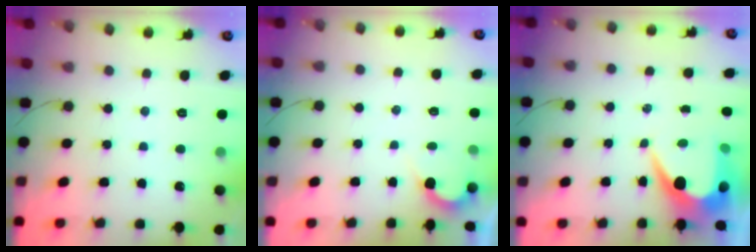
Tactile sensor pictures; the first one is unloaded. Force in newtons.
{"total": 2.1, "press": 2.1, "slide": 0.1}
{"total": 6.7, "press": 6.6, "slide": 0.5}